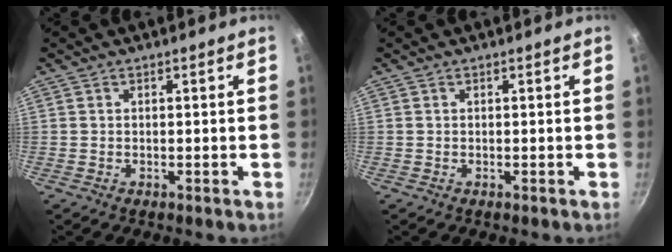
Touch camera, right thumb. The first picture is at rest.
{"total": 0.0}